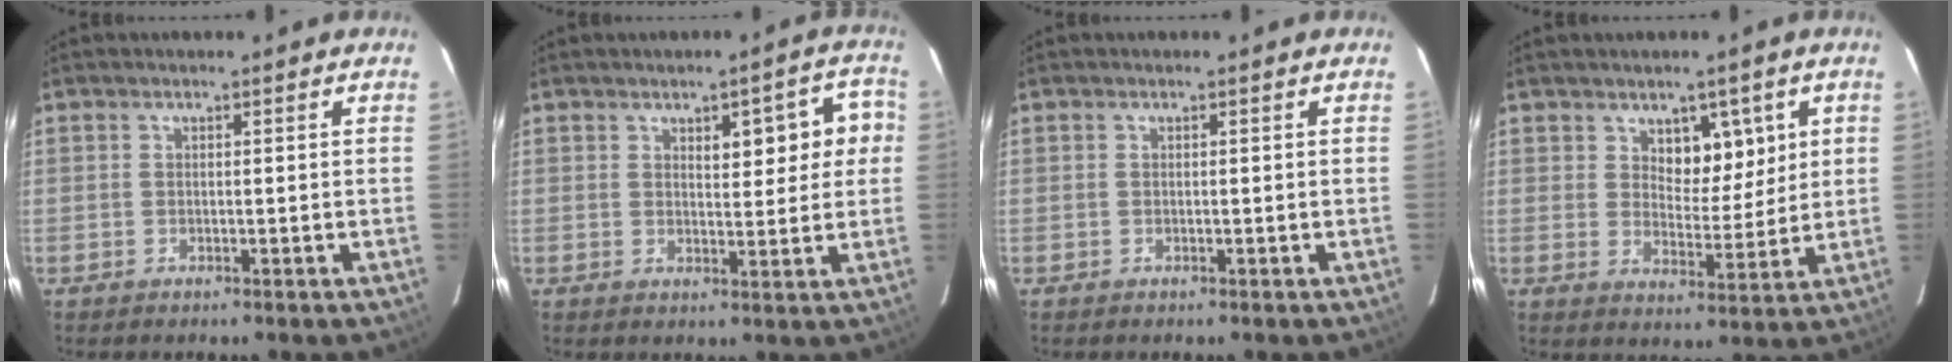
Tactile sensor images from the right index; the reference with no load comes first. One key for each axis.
{"total": 7.2, "fx": 2.0, "fy": 2.7, "fz": 6.4, "tx": -0.069, "ty": 0.024, "tz": 0.026}
{"total": 0.0}
{"total": 6.2, "fx": 2.9, "fy": 3.4, "fz": 4.2, "tx": -0.055, "ty": 0.002, "tz": 0.050}